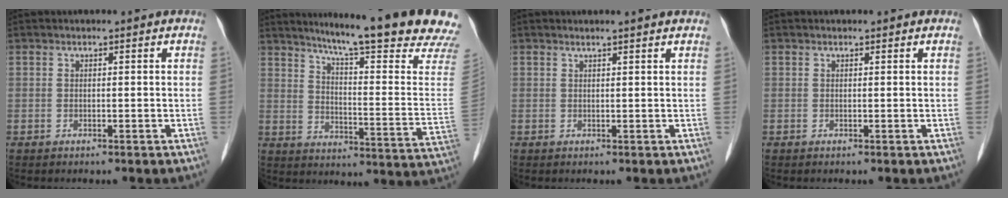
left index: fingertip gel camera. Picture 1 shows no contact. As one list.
[{"total": 22.2, "force": [18.6, -0.6, 12.2], "torque": [-0.174, -0.076, 0.237]}, {"total": 2.6, "force": [2.4, 0.0, 1.0], "torque": [-0.017, 0.015, 0.028]}, {"total": 0.5, "force": [0.5, 0.2, 0.1], "torque": [-0.008, 0.003, 0.006]}]